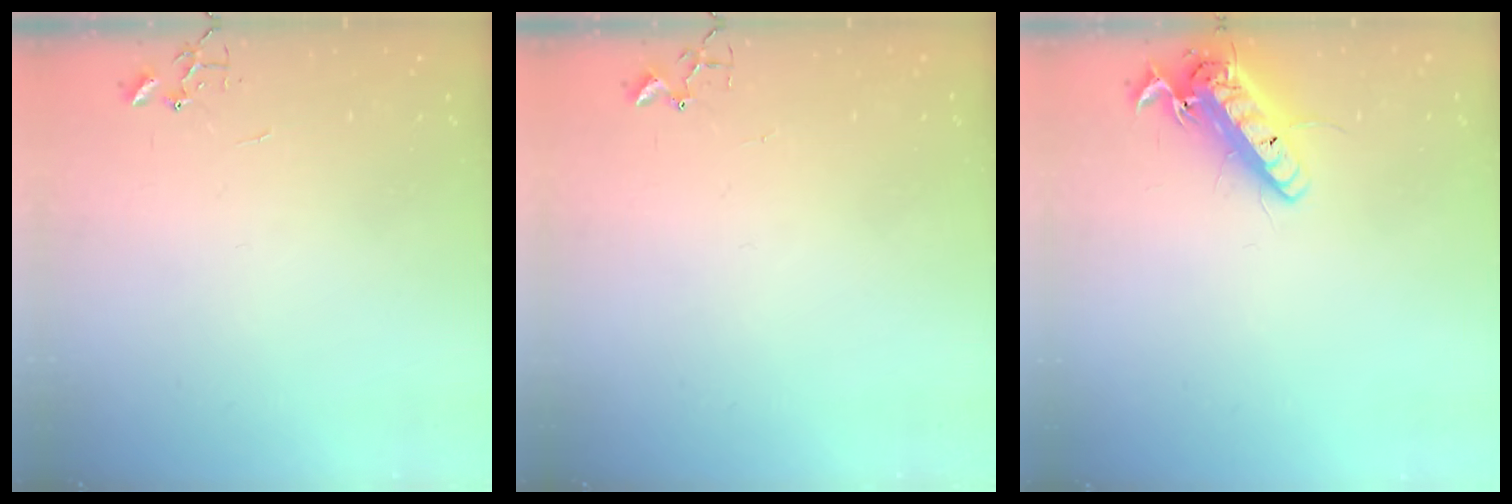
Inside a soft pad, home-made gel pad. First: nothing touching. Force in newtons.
{"total": 3.3, "press": 3.3, "slide": 0.5}
{"total": 15.1, "press": 14.8, "slide": 3.3}